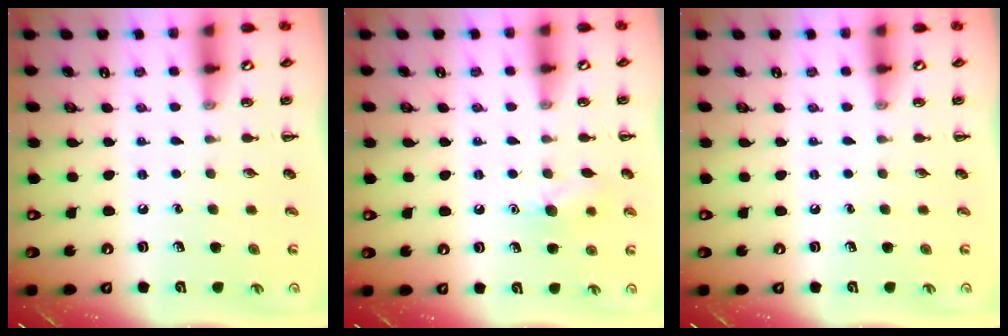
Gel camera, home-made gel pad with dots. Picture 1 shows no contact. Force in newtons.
{"total": 7.2, "press": 7.1, "slide": 1.3}
{"total": 0.0}